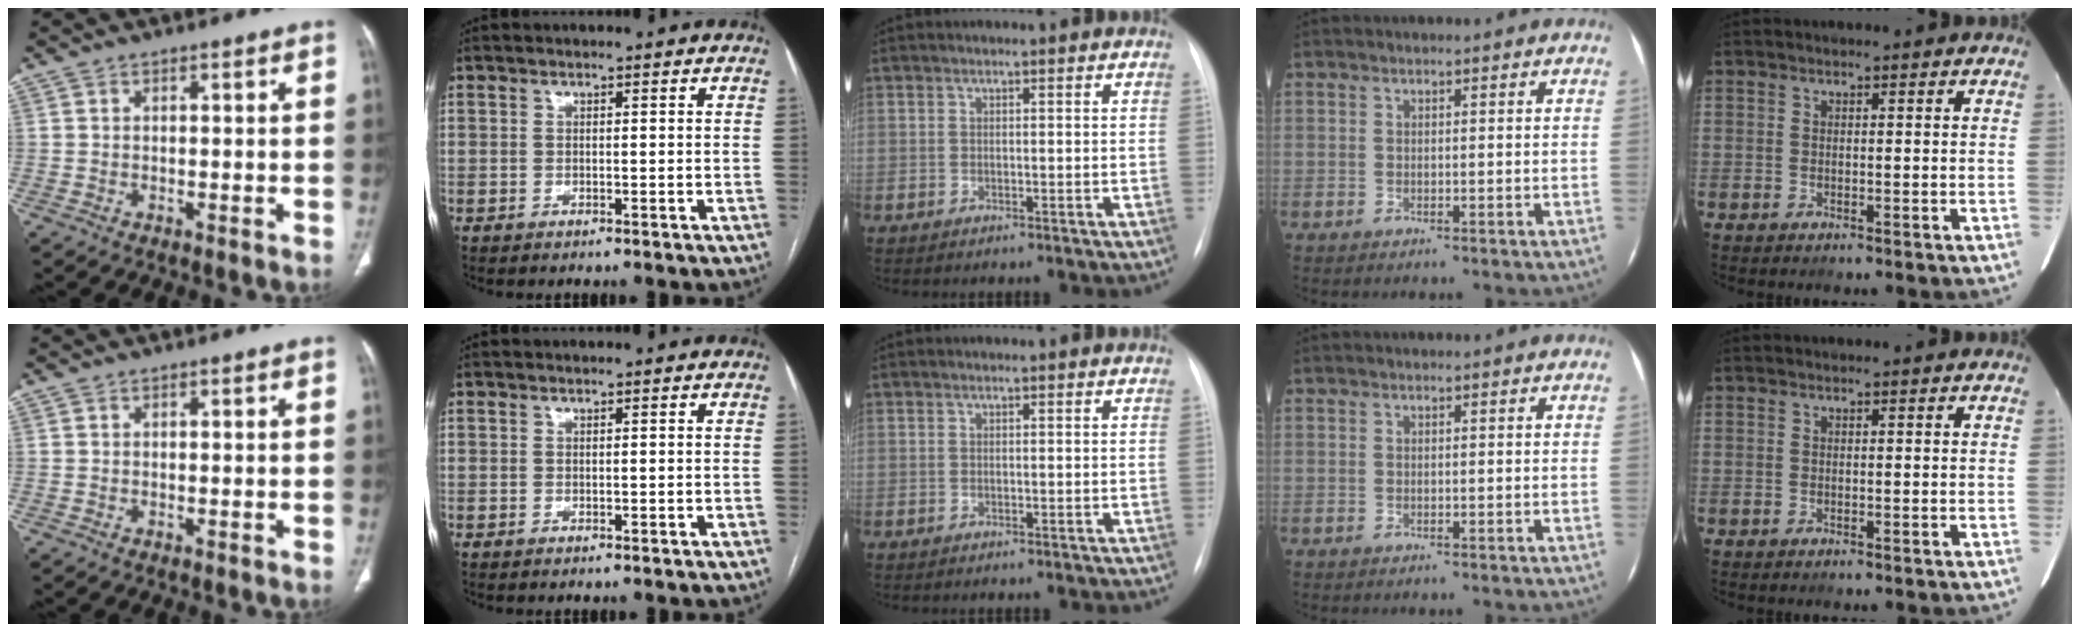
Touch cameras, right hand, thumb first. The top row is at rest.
{}